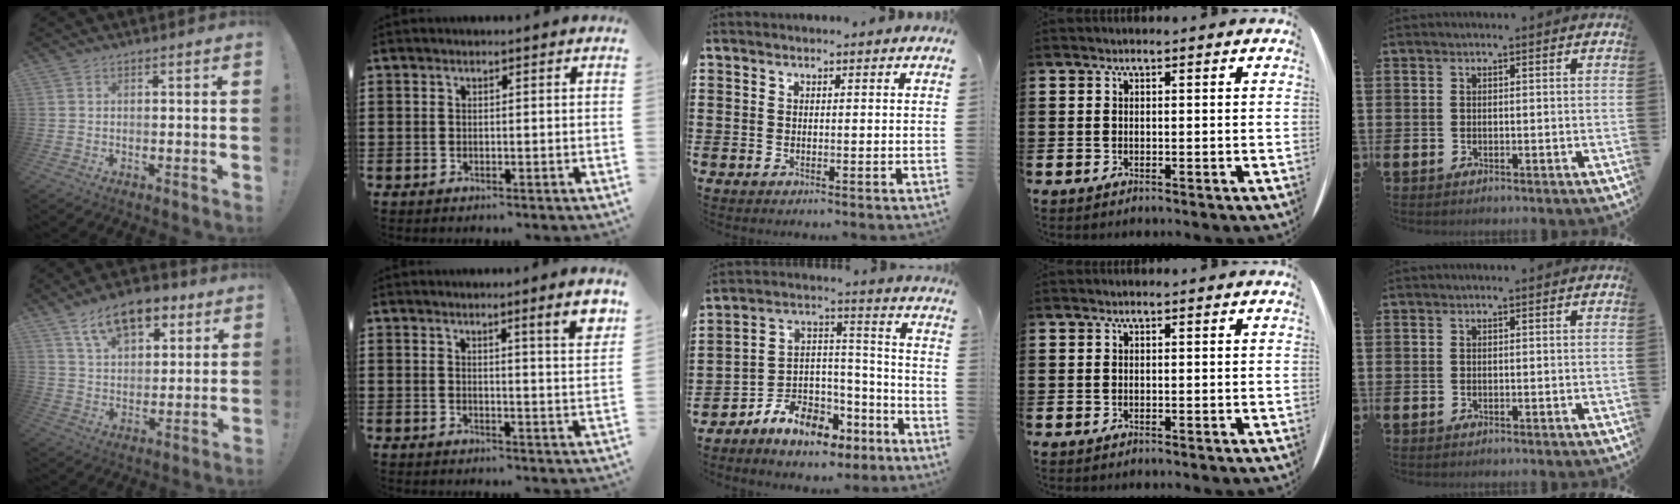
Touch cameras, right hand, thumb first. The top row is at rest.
{"thumb": {"total": 15.0, "force": [9.0, 8.3, 8.6], "torque": [-0.131, -0.041, 0.164]}, "index": {"total": 4.5, "force": [2.8, -0.2, 3.5], "torque": [-0.050, -0.014, 0.041]}, "middle": {"total": 8.5, "force": [-7.1, 4.0, 2.1], "torque": [-0.047, 0.019, -0.132]}}